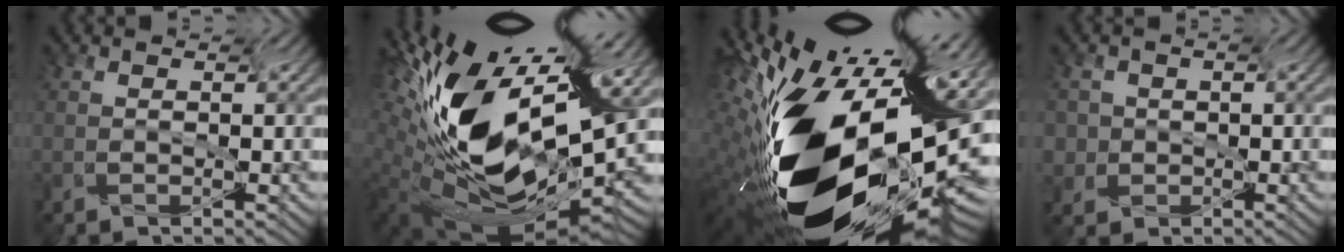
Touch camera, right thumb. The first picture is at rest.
{"total": 15.2, "force": [0.9, 8.0, 12.9], "torque": [-0.235, -0.009, 0.036]}
{"total": 18.1, "force": [-6.7, 8.7, 14.4], "torque": [-0.244, -0.052, -0.115]}
{"total": 2.6, "force": [0.2, 2.5, -0.5], "torque": [-0.022, 0.004, 0.012]}